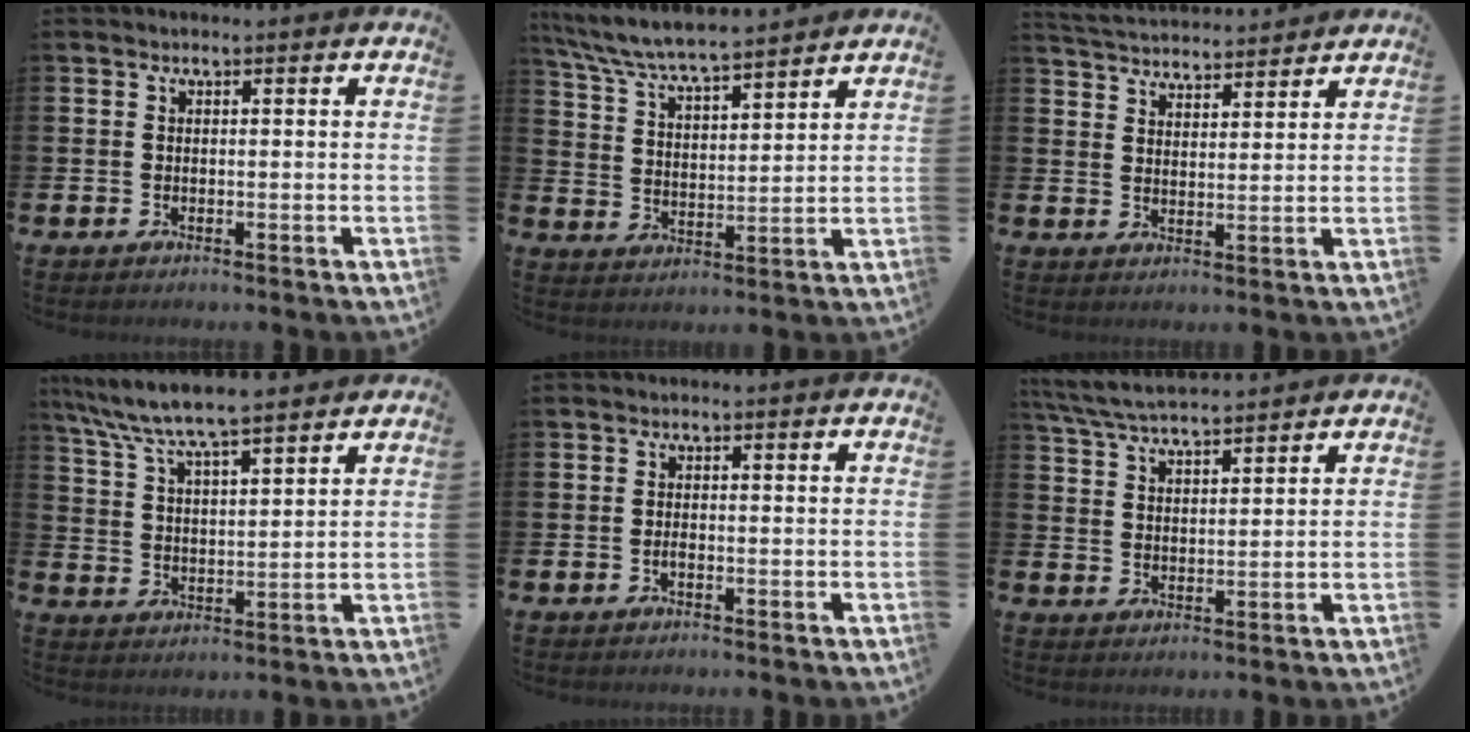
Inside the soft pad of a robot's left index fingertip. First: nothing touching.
{"total": 6.9, "force": [6.7, 0.3, 1.8], "torque": [-0.062, -0.046, 0.117]}
{"total": 4.3, "force": [4.3, 0.5, -0.1], "torque": [-0.013, -0.027, 0.077]}
{"total": 7.4, "force": [7.0, 0.5, 2.3], "torque": [-0.073, -0.037, 0.124]}
{"total": 0.8, "force": [-0.4, 0.3, 0.7], "torque": [-0.015, -0.001, -0.008]}
{"total": 5.7, "force": [5.5, 0.6, 1.3], "torque": [-0.044, -0.026, 0.099]}